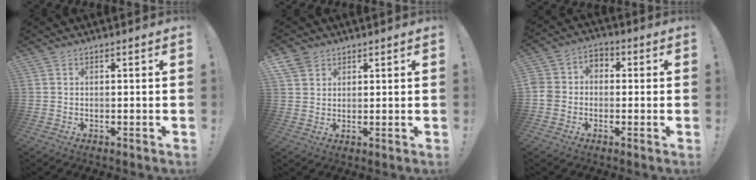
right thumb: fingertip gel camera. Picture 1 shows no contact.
{"total": 4.9, "force": [3.3, 3.5, 1.2], "torque": [-0.029, -0.013, 0.065]}
{"total": 6.2, "force": [-2.6, 5.2, 2.1], "torque": [-0.044, 0.029, -0.049]}